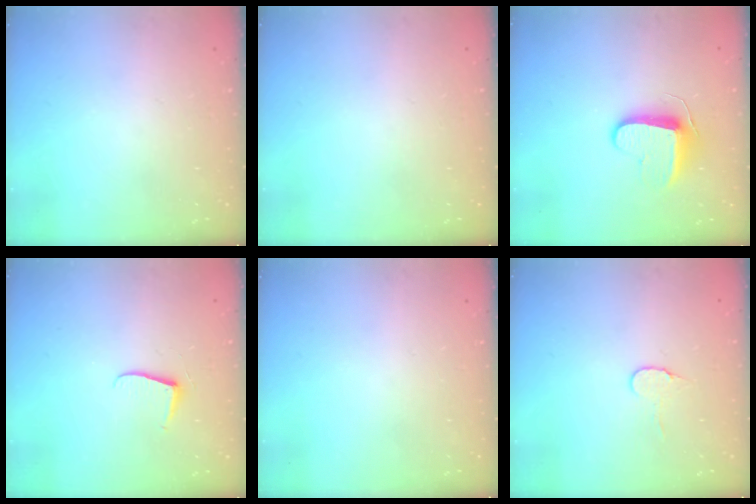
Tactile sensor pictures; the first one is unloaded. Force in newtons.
{"total": 0.0}
{"total": 9.5, "press": 9.5, "slide": 0.3}
{"total": 5.5, "press": 5.5, "slide": 0.6}
{"total": 0.0}
{"total": 6.1, "press": 6.1, "slide": 0.5}